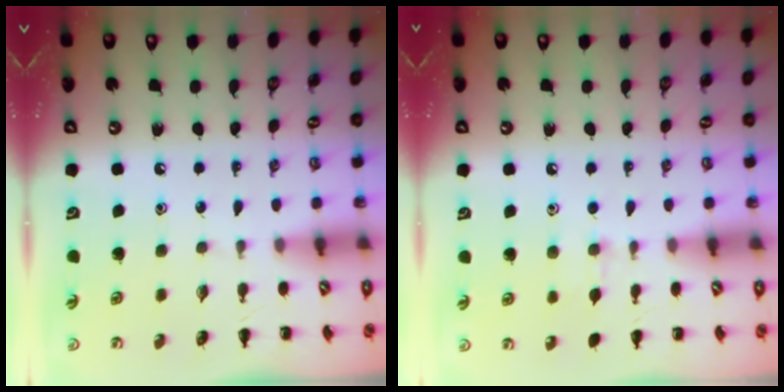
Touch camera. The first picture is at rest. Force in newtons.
{"total": 5.7, "press": 5.6, "slide": 1.4}